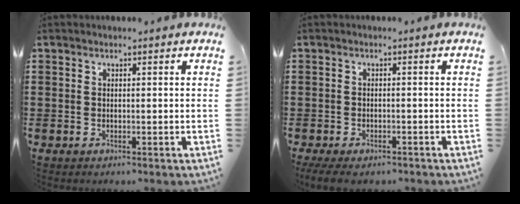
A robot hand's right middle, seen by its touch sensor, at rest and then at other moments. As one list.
[{"total": 1.9, "force": [-1.7, 0.5, 0.6], "torque": [-0.020, -0.002, -0.038]}]